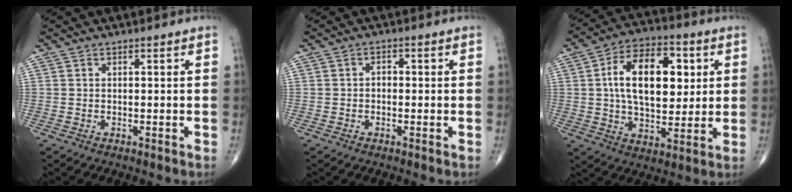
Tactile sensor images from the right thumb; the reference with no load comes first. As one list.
[{"total": 1.5, "force": [-0.2, 1.1, 1.1], "torque": [-0.009, 0.007, -0.007]}, {"total": 17.7, "force": [3.3, 10.1, 14.2], "torque": [-0.203, 0.004, 0.053]}]